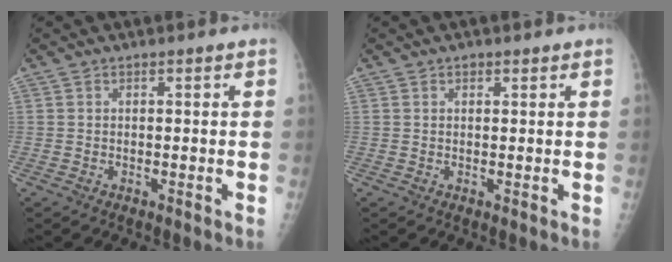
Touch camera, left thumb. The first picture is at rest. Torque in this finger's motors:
{"motor_torque": [-0.25, 0.13, -0.30, -0.34, 0.03]}